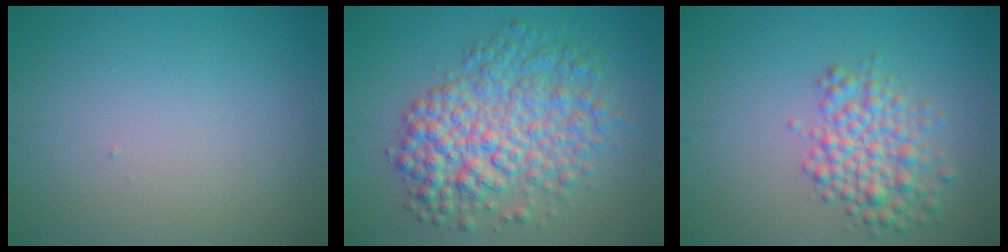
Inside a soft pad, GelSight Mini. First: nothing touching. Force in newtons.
{"total": 7.4, "press": 7.4, "slide": 0.1}
{"total": 4.1, "press": 4.1, "slide": 0.1}